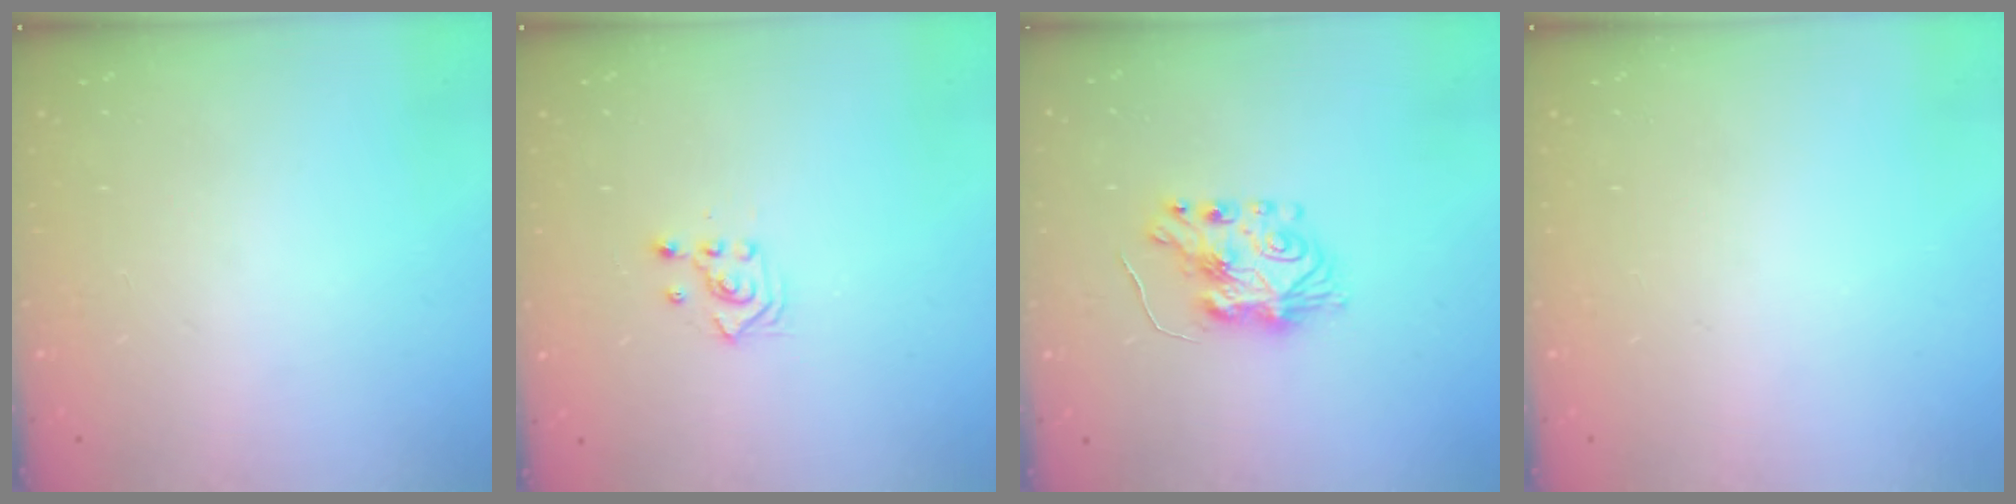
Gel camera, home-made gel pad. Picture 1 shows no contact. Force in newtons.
{"total": 2.3, "press": 2.3, "slide": 0.3}
{"total": 8.7, "press": 8.6, "slide": 0.9}
{"total": 0.0}